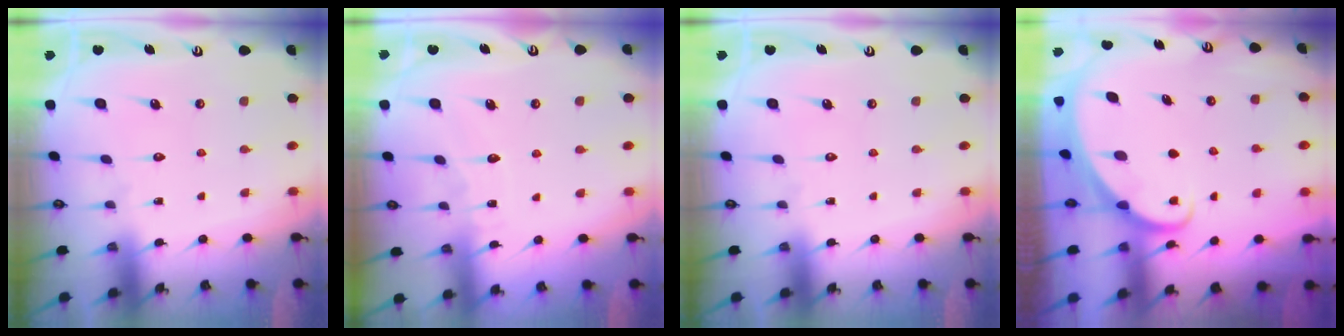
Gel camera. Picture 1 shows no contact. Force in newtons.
{"total": 4.7, "press": 4.7, "slide": 0.4}
{"total": 0.0}
{"total": 1.6, "press": 1.6, "slide": 0.1}